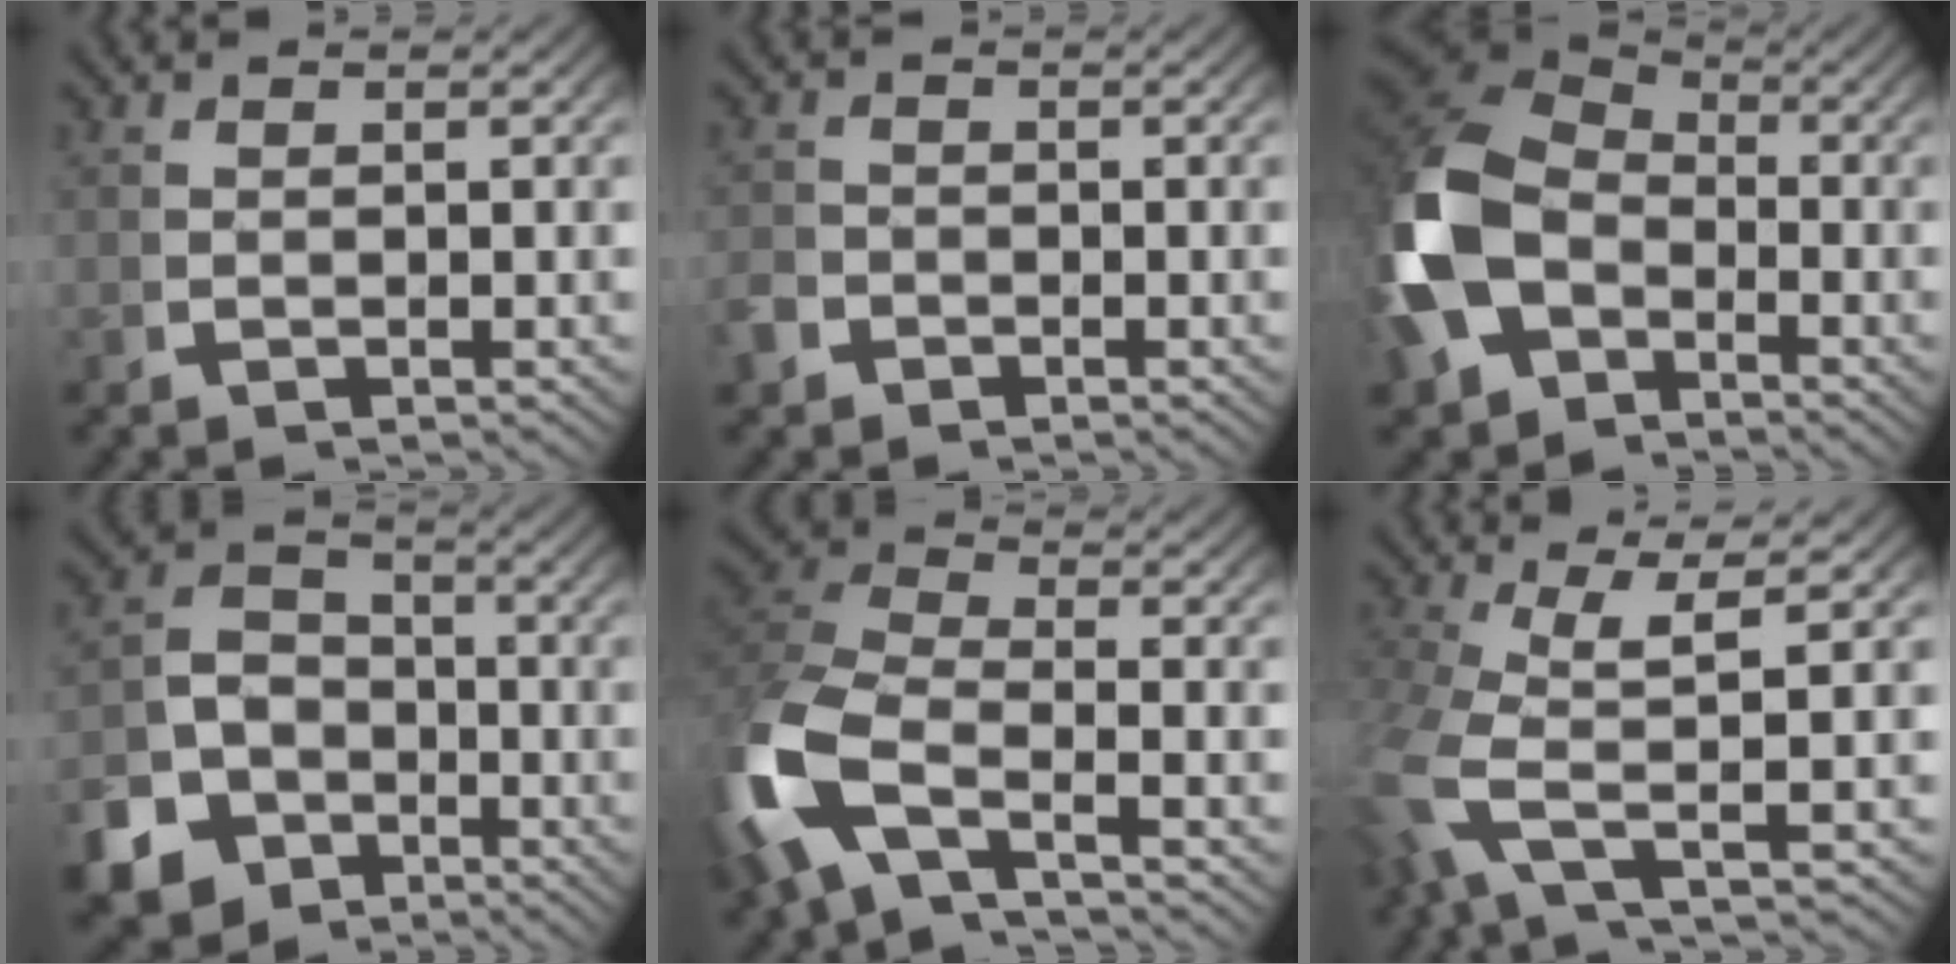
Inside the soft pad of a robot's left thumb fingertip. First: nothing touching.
{"total": 1.8, "force": [-1.2, 1.2, 0.4], "torque": [-0.011, -0.004, -0.024]}
{"total": 11.5, "force": [-0.8, 8.6, 7.6], "torque": [-0.193, -0.022, 0.002]}
{"total": 13.2, "force": [-5.5, 10.8, 5.3], "torque": [-0.094, -0.042, -0.094]}
{"total": 10.0, "force": [-1.7, 6.9, 7.0], "torque": [-0.191, -0.013, -0.028]}
{"total": 6.3, "force": [1.1, 2.0, 5.9], "torque": [-0.148, -0.007, 0.021]}